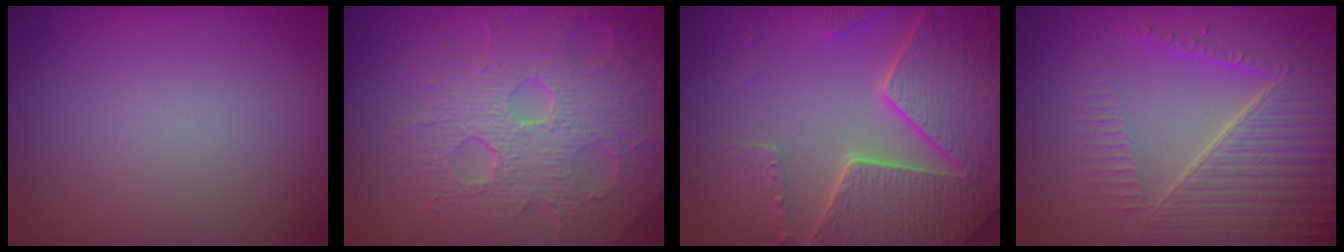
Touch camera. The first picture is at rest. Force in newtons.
{"total": 8.3, "press": 5.7, "slide": 6.0}
{"total": 8.2, "press": 6.1, "slide": 5.5}
{"total": 6.9, "press": 5.3, "slide": 4.4}